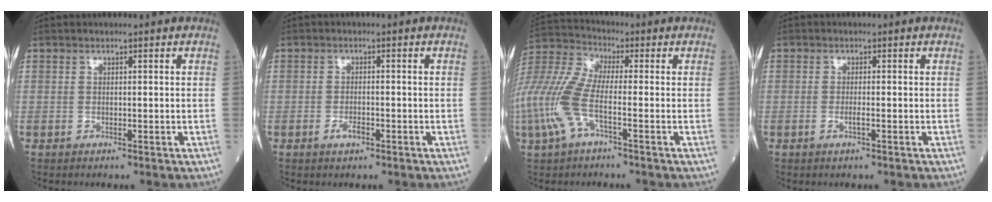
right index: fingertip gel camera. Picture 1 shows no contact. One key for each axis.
{"total": 1.8, "fx": -1.0, "fy": 0.6, "fz": 1.3, "tx": -0.025, "ty": 0.000, "tz": -0.016}
{"total": 11.2, "fx": -3.4, "fy": 3.0, "fz": 10.3, "tx": -0.257, "ty": 0.008, "tz": -0.072}
{"total": 1.4, "fx": -0.6, "fy": 0.0, "fz": 1.2, "tx": -0.025, "ty": -0.001, "tz": -0.012}